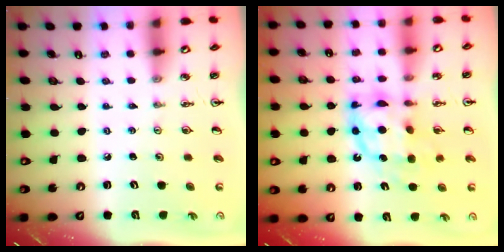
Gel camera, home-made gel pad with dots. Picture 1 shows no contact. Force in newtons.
{"total": 11.1, "press": 11.0, "slide": 0.9}